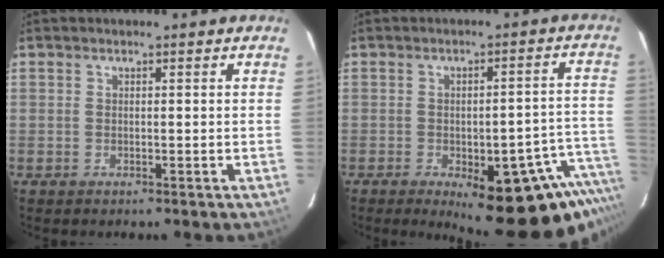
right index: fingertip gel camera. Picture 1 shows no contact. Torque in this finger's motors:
{"motor_torque": [1.86, -0.27, 0.77, 0.14]}